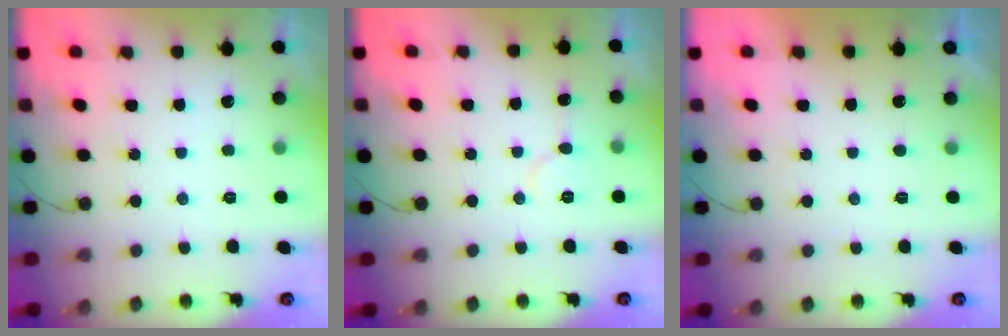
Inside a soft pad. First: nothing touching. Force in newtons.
{"total": 5.2, "press": 5.2, "slide": 0.5}
{"total": 1.2, "press": 1.1, "slide": 0.3}